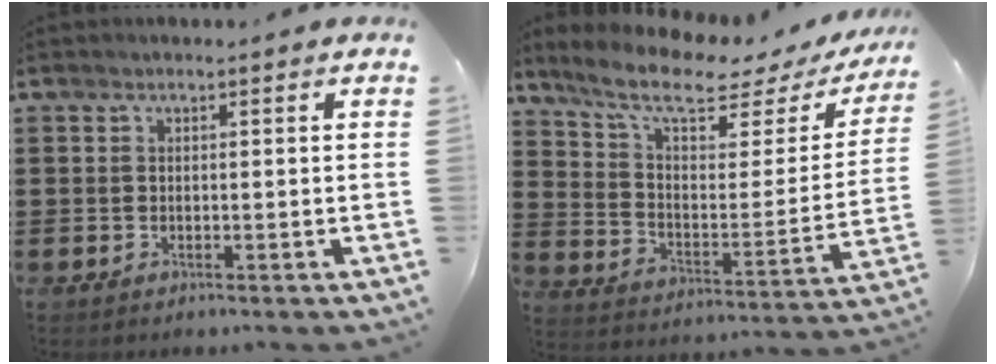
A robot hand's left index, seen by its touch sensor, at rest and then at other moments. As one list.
[{"total": 9.4, "force": [7.2, 2.1, 5.7], "torque": [-0.133, -0.042, 0.122]}]